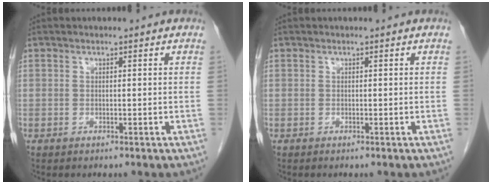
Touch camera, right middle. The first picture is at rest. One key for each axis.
{"total": 0.0}